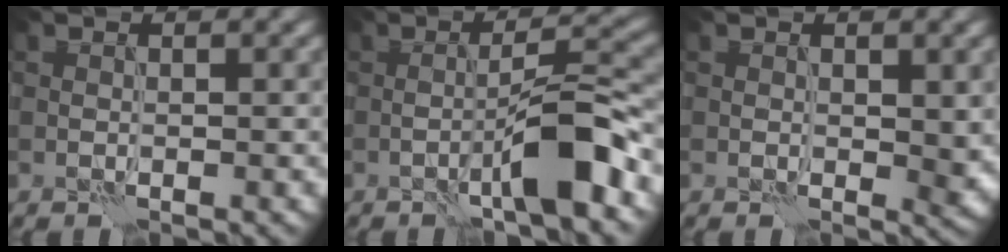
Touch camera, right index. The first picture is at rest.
{"total": 5.9, "force": [-2.5, 0.7, 5.3], "torque": [-0.080, 0.022, -0.044]}
{"total": 1.7, "force": [0.4, 0.9, 1.3], "torque": [-0.014, -0.004, 0.009]}